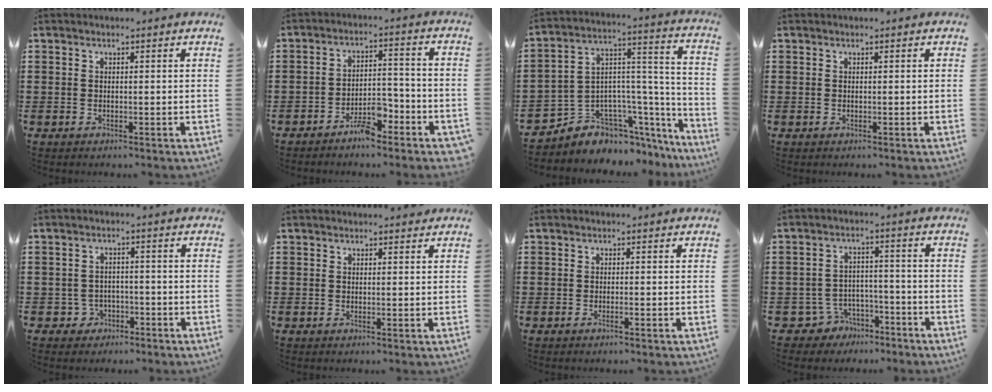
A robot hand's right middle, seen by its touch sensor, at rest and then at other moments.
{"total": 5.7, "force": [-4.5, 1.8, 3.0], "torque": [-0.053, 0.016, -0.085]}
{"total": 5.3, "force": [-4.0, 3.4, -0.5], "torque": [-0.009, -0.014, -0.077]}
{"total": 0.0}
{"total": 2.9, "force": [-2.2, 1.9, 0.4], "torque": [-0.016, 0.004, -0.048]}
{"total": 0.6, "force": [0.4, 0.4, 0.1], "torque": [-0.002, 0.002, 0.007]}
{"total": 0.7, "force": [-0.5, 0.0, 0.5], "torque": [-0.010, -0.001, -0.009]}
{"total": 5.0, "force": [-4.2, 2.6, 0.7], "torque": [-0.035, 0.011, -0.088]}